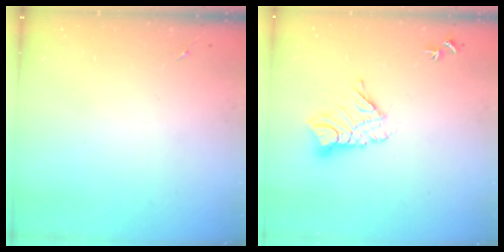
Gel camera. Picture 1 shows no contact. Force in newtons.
{"total": 11.1, "press": 11.0, "slide": 1.0}